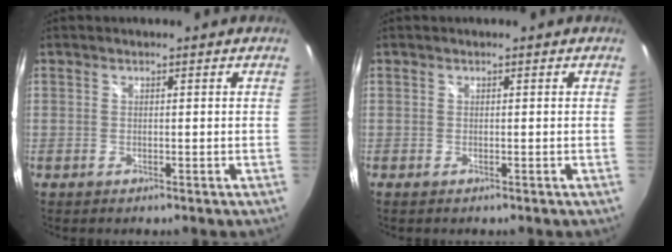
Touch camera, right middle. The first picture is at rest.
{"total": 0.0}